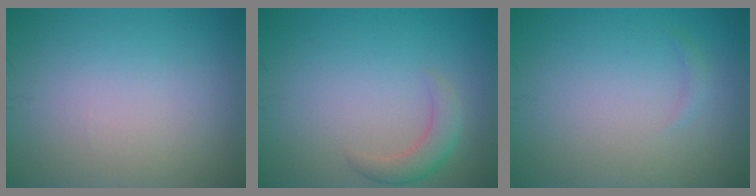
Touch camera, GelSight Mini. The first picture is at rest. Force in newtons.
{"total": 2.4, "press": 2.4, "slide": 0.2}
{"total": 0.5, "press": 0.5, "slide": 0.0}